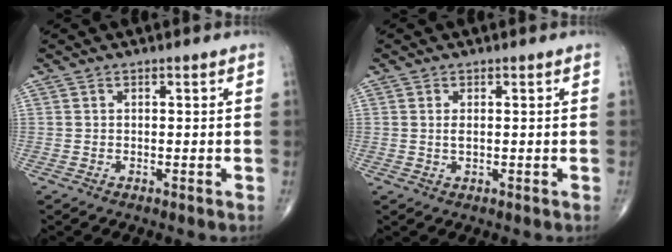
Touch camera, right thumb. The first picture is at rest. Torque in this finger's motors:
{"motor_torque": [-0.36, 0.38, -0.03, 0.15, -0.01]}